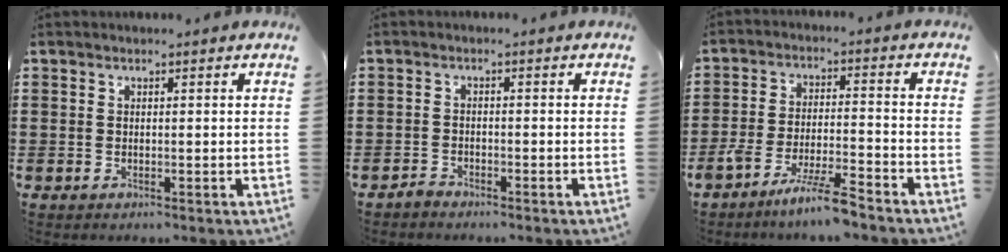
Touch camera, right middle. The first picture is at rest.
{"total": 1.6, "force": [-1.6, 0.3, 0.3], "torque": [-0.010, -0.001, -0.032]}
{"total": 7.3, "force": [-6.3, 0.0, 3.8], "torque": [-0.087, -0.013, -0.122]}